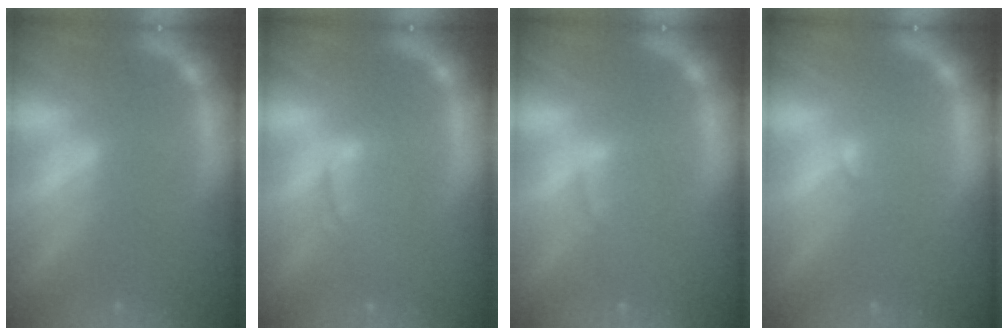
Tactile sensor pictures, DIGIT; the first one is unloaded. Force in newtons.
{"total": 3.0}
{"total": 1.9}
{"total": 1.0}